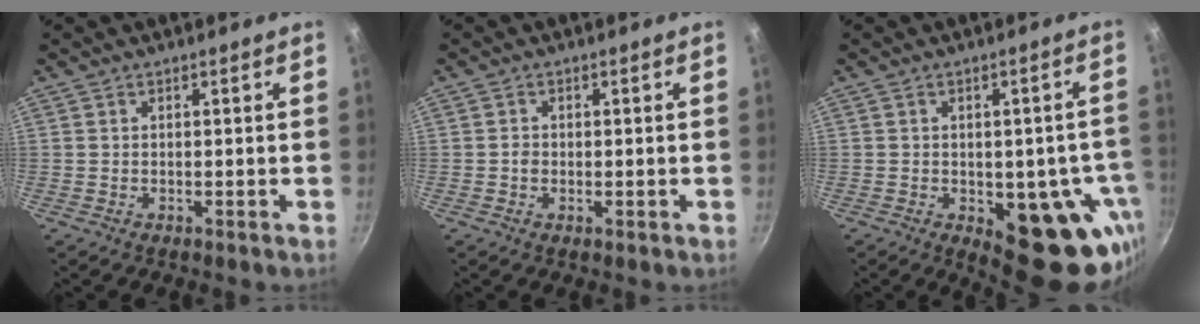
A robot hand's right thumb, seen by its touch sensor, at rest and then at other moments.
{"total": 1.4, "force": [-0.2, 1.1, 0.8], "torque": [-0.013, 0.003, -0.006]}
{"total": 17.0, "force": [-5.0, 8.4, 13.9], "torque": [-0.088, -0.003, -0.054]}